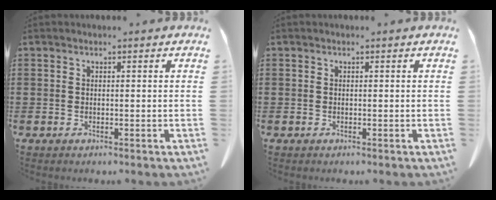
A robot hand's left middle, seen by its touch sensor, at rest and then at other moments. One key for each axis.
{"total": 0.0}